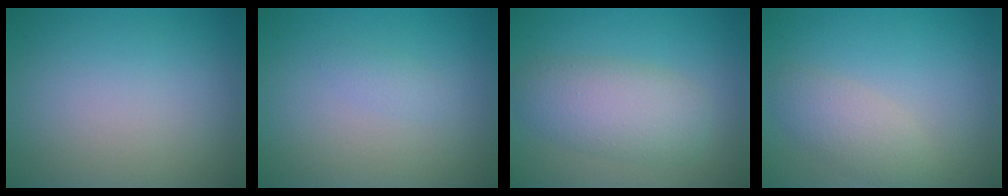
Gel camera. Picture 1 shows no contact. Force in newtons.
{"total": 0.9, "press": 0.9, "slide": 0.0}
{"total": 4.9, "press": 4.9, "slide": 0.1}
{"total": 2.6, "press": 2.6, "slide": 0.2}